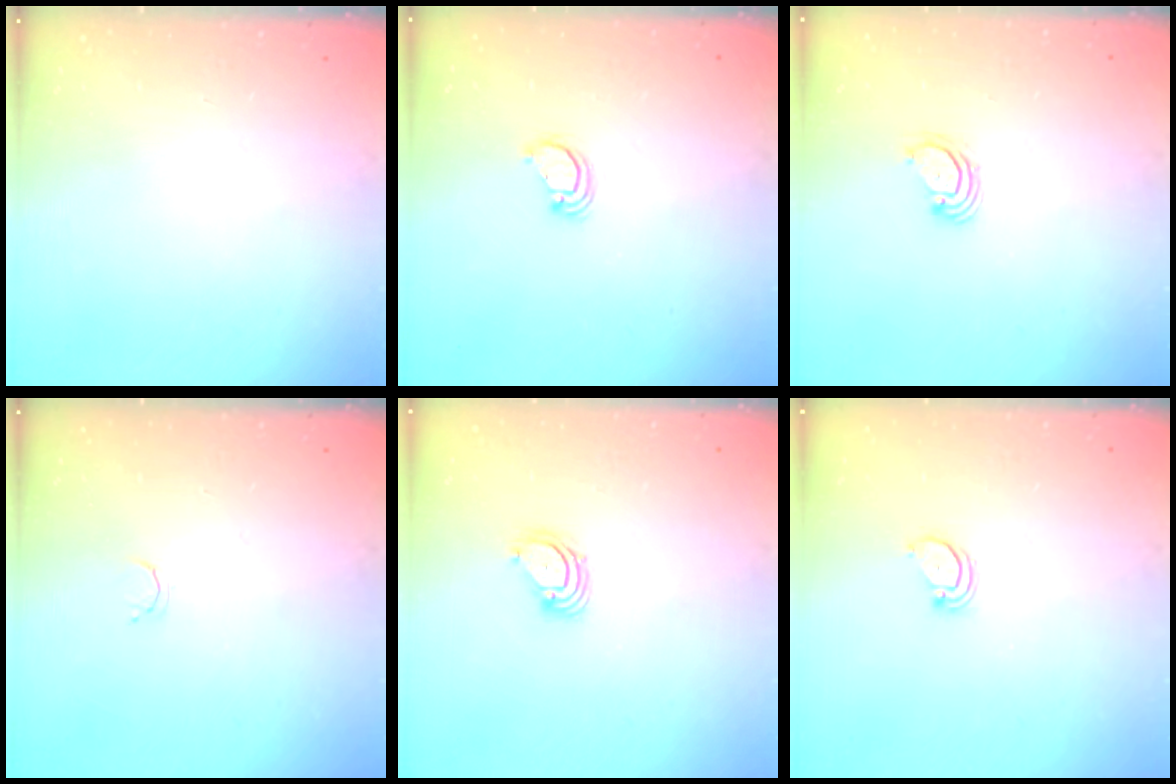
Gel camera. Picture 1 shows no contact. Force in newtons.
{"total": 2.9, "press": 2.9, "slide": 0.1}
{"total": 3.0, "press": 3.0, "slide": 0.3}
{"total": 2.1, "press": 2.1, "slide": 0.4}
{"total": 3.6, "press": 3.6, "slide": 0.3}
{"total": 2.0, "press": 2.0, "slide": 0.2}